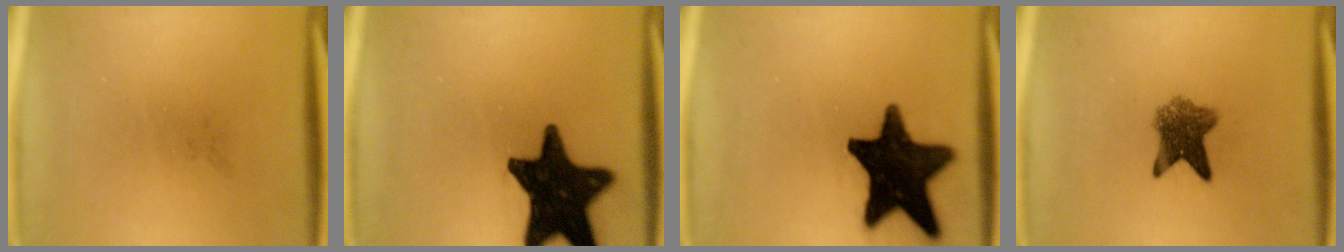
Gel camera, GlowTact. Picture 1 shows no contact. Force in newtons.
{"total": 18.6}
{"total": 18.5}
{"total": 6.2}